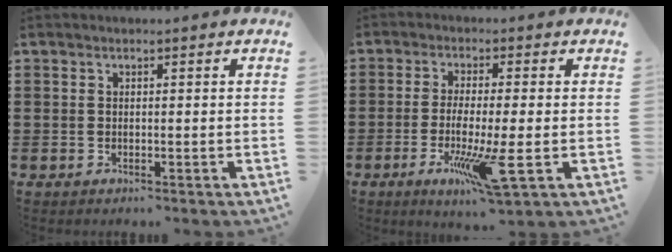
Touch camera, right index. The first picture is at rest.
{"total": 8.0, "force": [-2.4, 0.6, 7.6], "torque": [-0.152, -0.022, -0.043]}